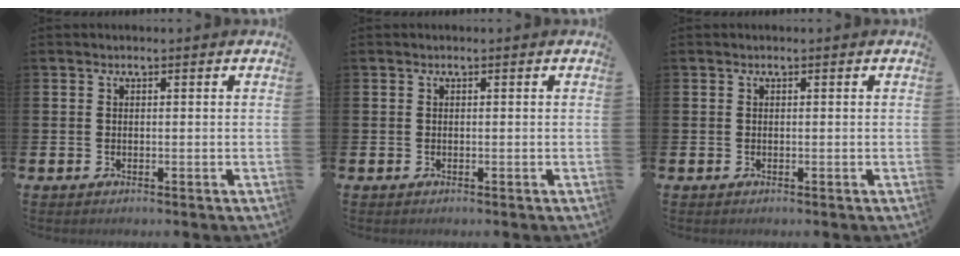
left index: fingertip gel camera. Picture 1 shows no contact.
{"total": 0.0}
{"total": 0.0}